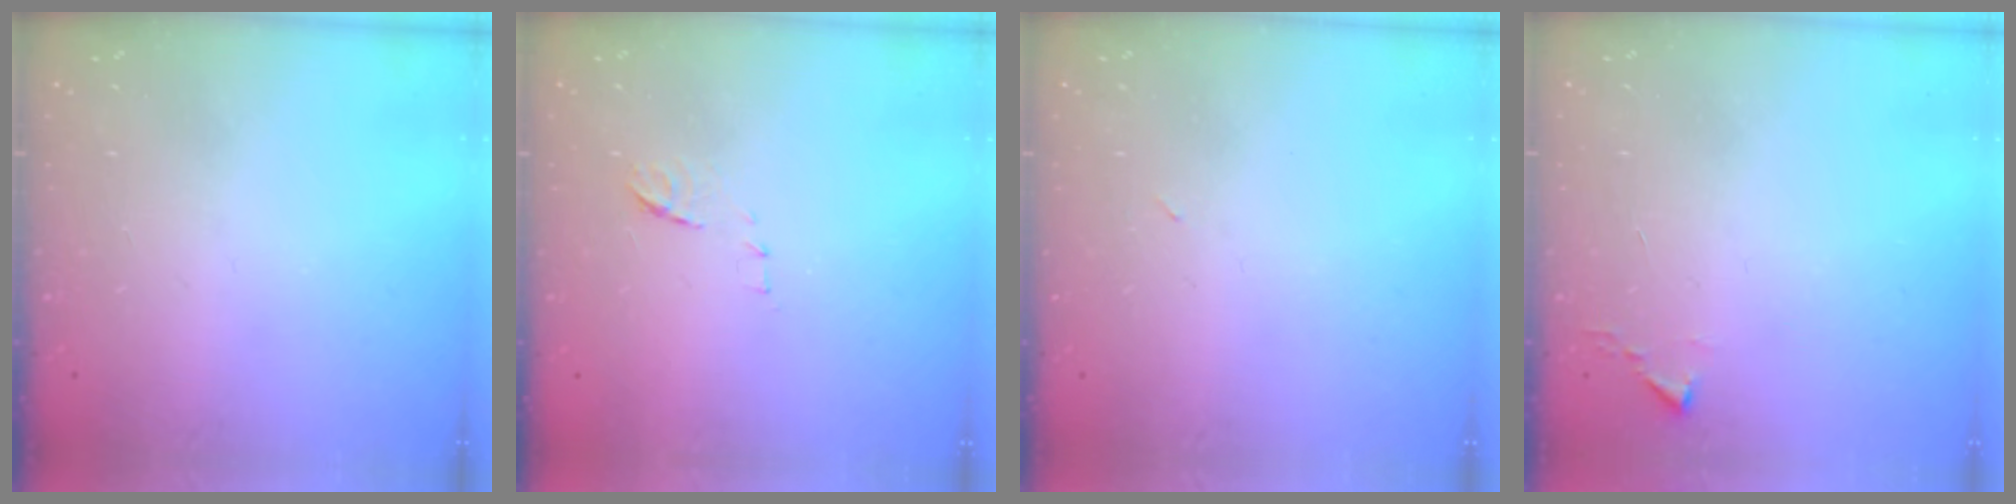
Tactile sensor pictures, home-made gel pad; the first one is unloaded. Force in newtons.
{"total": 6.8, "press": 6.8, "slide": 0.5}
{"total": 2.4, "press": 2.3, "slide": 0.8}
{"total": 2.4, "press": 2.4, "slide": 0.3}